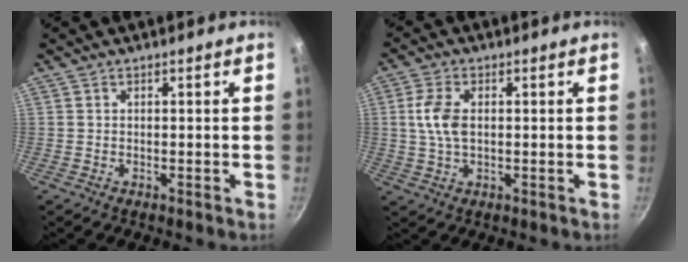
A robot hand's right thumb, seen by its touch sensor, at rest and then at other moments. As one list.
[{"total": 6.5, "force": [0.7, 3.7, 5.3], "torque": [-0.109, 0.007, 0.011]}]